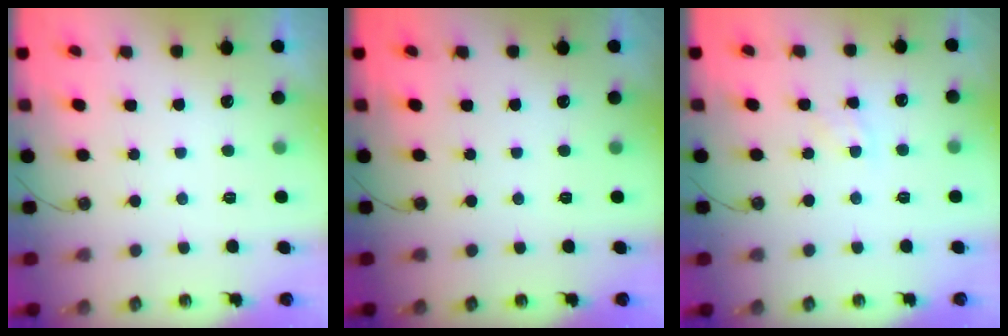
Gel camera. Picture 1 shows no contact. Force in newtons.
{"total": 0.0}
{"total": 5.2, "press": 5.2, "slide": 0.6}